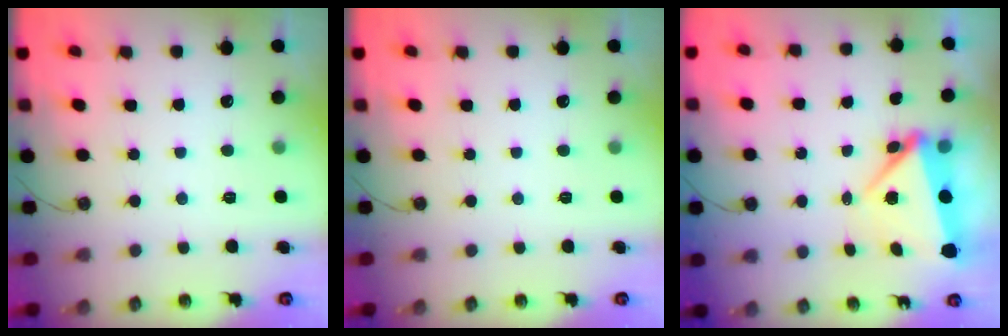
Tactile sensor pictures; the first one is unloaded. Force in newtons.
{"total": 0.0}
{"total": 6.9, "press": 5.8, "slide": 3.7}